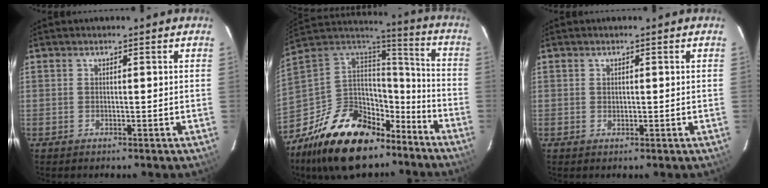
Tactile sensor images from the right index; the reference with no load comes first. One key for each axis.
{"total": 23.2, "fx": -15.3, "fy": 12.7, "fz": 12.0, "tx": -0.251, "ty": 0.023, "tz": -0.240}
{"total": 0.6, "fx": 0.2, "fy": 0.5, "fz": 0.1, "tx": 0.000, "ty": 0.001, "tz": 0.005}